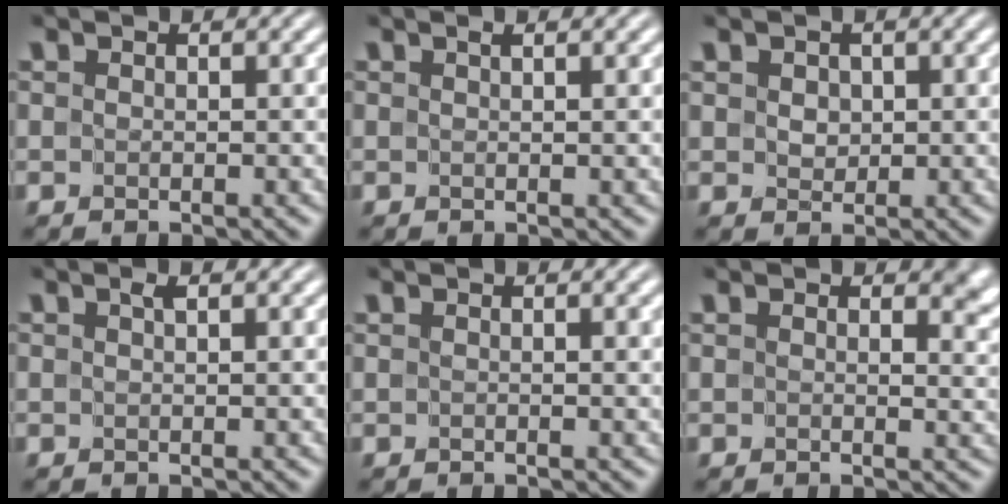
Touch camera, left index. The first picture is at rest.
{"total": 1.1, "force": [0.7, 0.0, 0.8], "torque": [-0.009, -0.002, 0.012]}
{"total": 1.7, "force": [0.6, 1.4, 0.9], "torque": [-0.016, 0.011, 0.005]}
{"total": 0.8, "force": [0.6, 0.2, 0.6], "torque": [-0.007, 0.000, 0.010]}
{"total": 1.5, "force": [0.7, 0.4, 1.3], "torque": [-0.015, -0.001, 0.010]}
{"total": 3.7, "force": [1.7, 2.1, 2.5], "torque": [-0.028, -0.007, 0.022]}